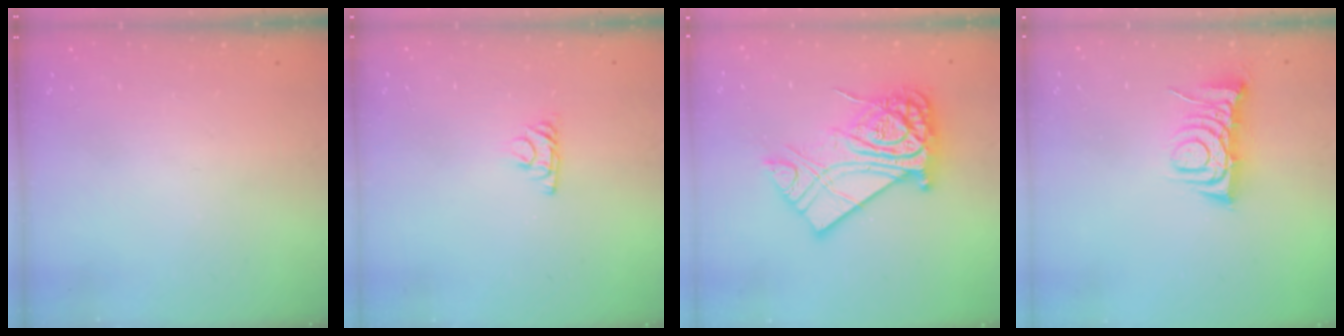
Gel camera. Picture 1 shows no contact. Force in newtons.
{"total": 4.3, "press": 4.3, "slide": 0.7}
{"total": 20.2, "press": 20.1, "slide": 1.9}
{"total": 7.1, "press": 7.1, "slide": 0.9}